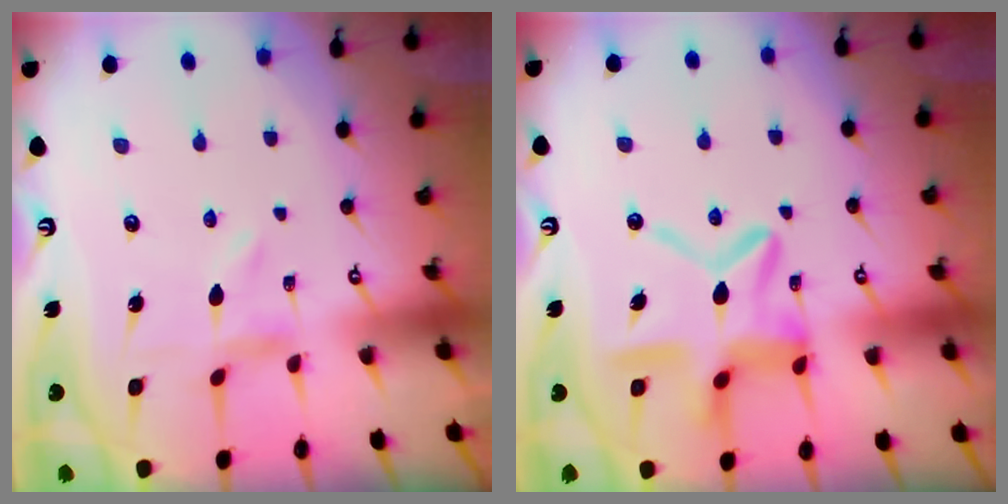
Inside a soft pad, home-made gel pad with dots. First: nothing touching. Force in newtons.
{"total": 14.4, "press": 14.4, "slide": 1.3}